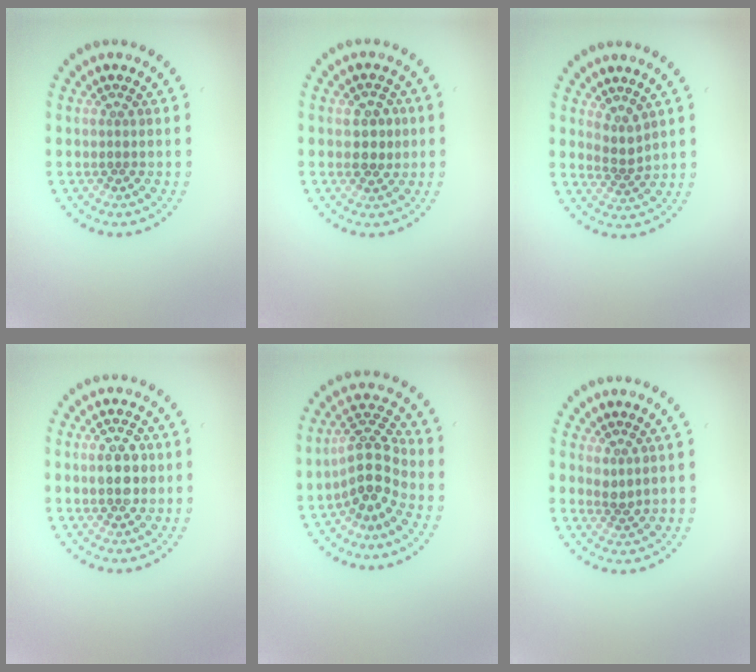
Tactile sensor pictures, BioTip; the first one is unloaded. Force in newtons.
{"total": 2.3, "press": 2.2, "slide": 0.3}
{"total": 1.8, "press": 1.1, "slide": 1.4}
{"total": 3.0, "press": 3.0, "slide": 0.1}
{"total": 4.2, "press": 3.5, "slide": 2.3}
{"total": 1.2, "press": 1.0, "slide": 0.7}